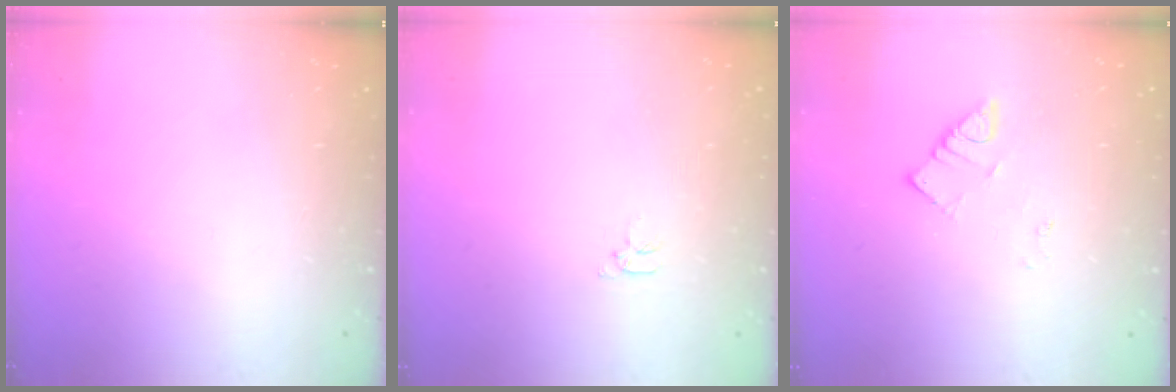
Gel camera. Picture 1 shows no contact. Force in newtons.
{"total": 3.1, "press": 3.1, "slide": 0.3}
{"total": 2.7, "press": 2.7, "slide": 0.4}